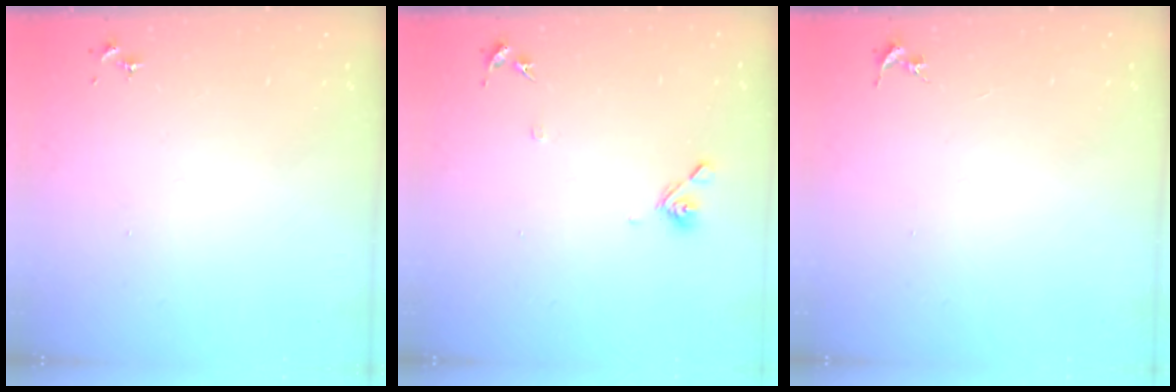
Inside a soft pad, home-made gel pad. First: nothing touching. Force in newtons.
{"total": 7.5, "press": 7.3, "slide": 1.6}
{"total": 0.0}